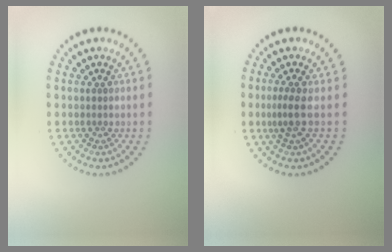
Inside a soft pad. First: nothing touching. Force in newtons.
{"total": 1.8, "press": 1.3, "slide": 1.2}